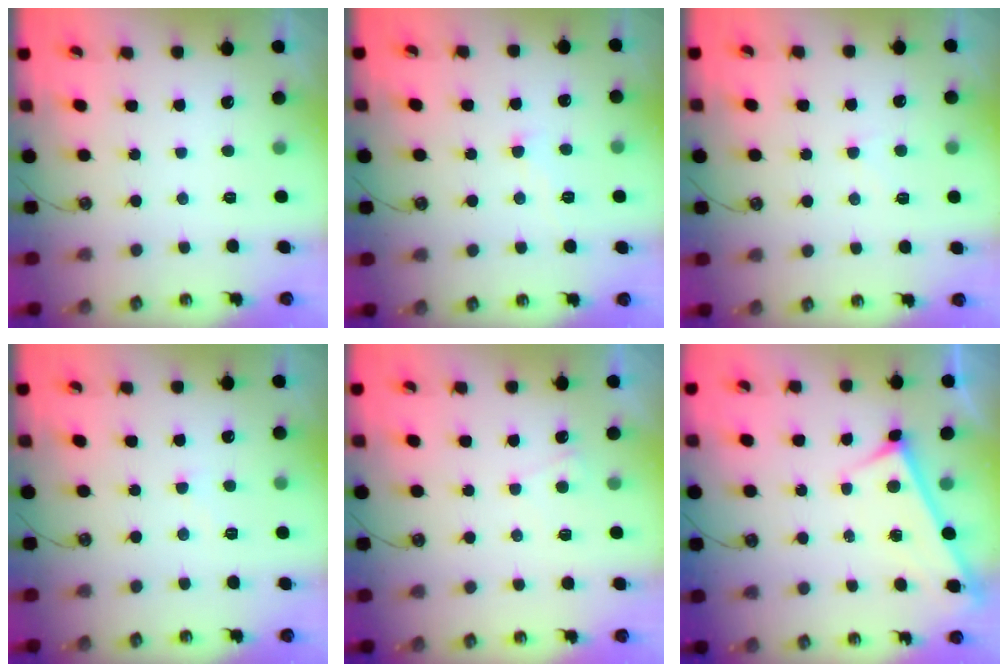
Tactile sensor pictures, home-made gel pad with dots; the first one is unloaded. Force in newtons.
{"total": 1.3, "press": 1.1, "slide": 0.6}
{"total": 1.3, "press": 1.2, "slide": 0.5}
{"total": 5.4, "press": 5.4, "slide": 0.4}
{"total": 2.4, "press": 2.4, "slide": 0.3}
{"total": 3.4, "press": 3.4, "slide": 0.4}